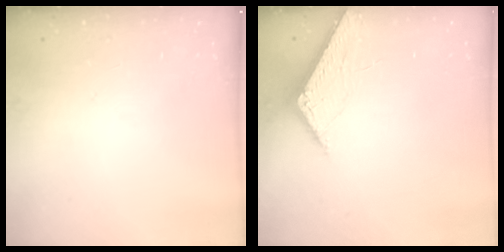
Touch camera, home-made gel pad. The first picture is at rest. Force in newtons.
{"total": 5.8, "press": 5.8, "slide": 0.6}